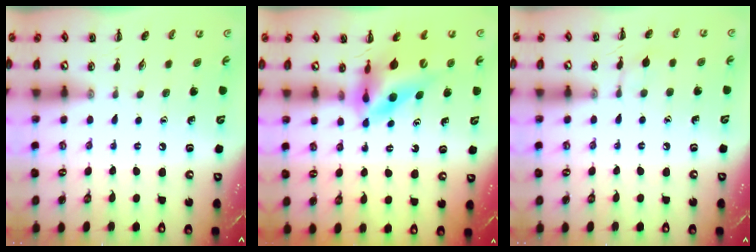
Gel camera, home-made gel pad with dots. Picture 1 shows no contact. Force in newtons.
{"total": 11.1, "press": 10.5, "slide": 3.6}
{"total": 6.5, "press": 6.2, "slide": 1.9}